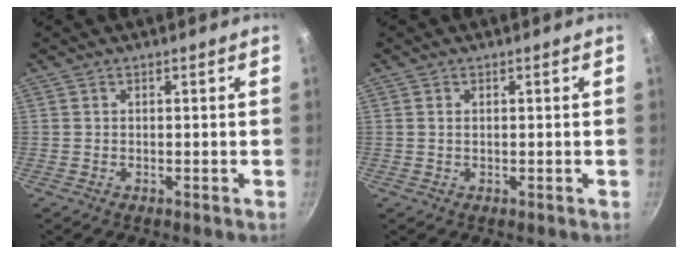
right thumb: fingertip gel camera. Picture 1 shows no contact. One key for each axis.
{"total": 0.8, "fx": 0.2, "fy": 0.5, "fz": 0.6, "tx": -0.010, "ty": 0.002, "tz": 0.003}